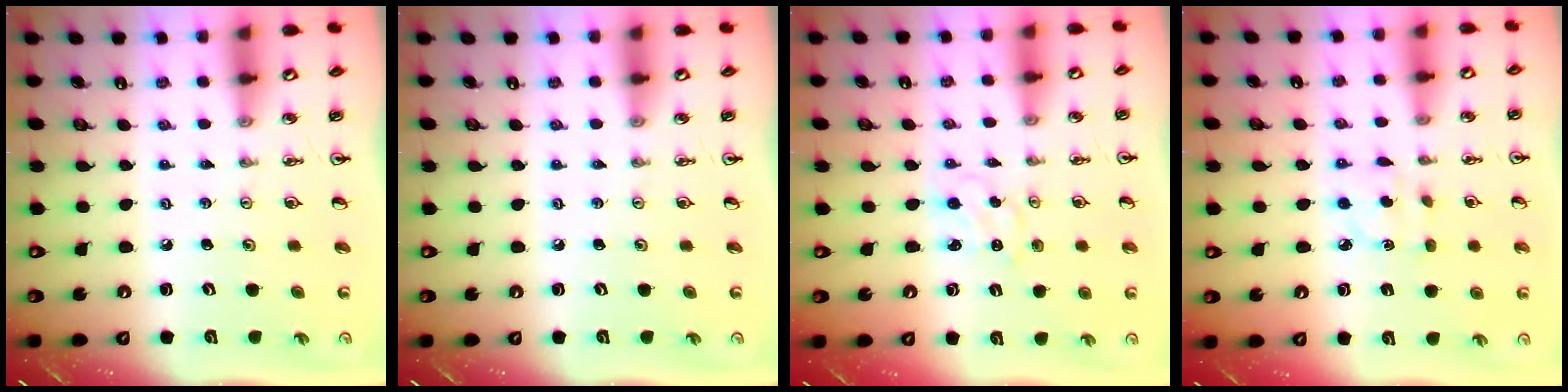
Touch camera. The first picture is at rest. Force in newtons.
{"total": 0.0}
{"total": 1.4, "press": 1.4, "slide": 0.3}
{"total": 2.3, "press": 2.3, "slide": 0.2}